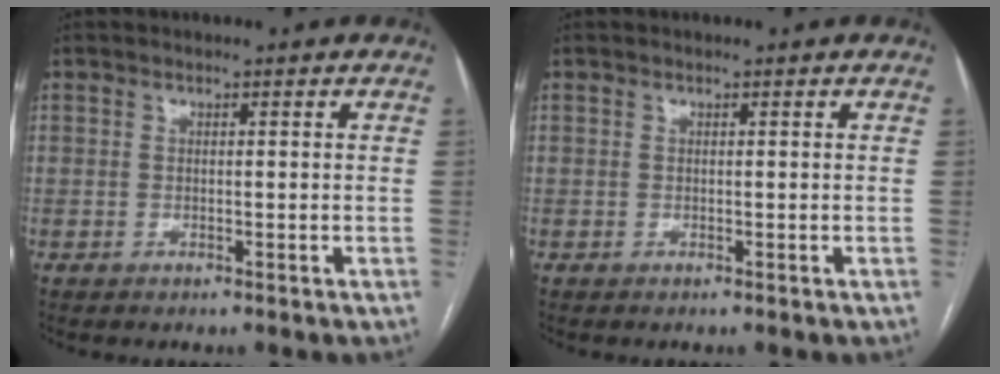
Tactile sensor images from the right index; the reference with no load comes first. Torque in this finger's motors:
{"motor_torque": [0.00, 0.00, 0.00, 0.00]}